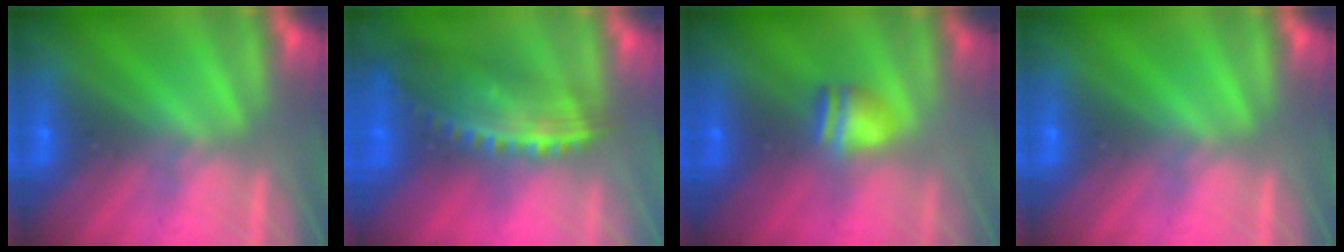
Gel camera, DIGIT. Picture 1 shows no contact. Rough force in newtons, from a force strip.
{"total": 8.0}
{"total": 2.4}
{"total": 0.0}